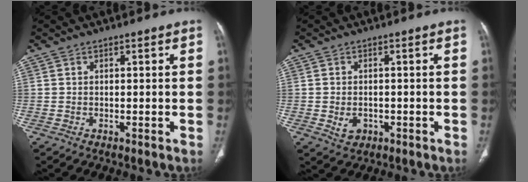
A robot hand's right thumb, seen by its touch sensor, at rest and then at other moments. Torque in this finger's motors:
{"motor_torque": [-0.27, 0.24, 0.01, 0.26, 0.00]}